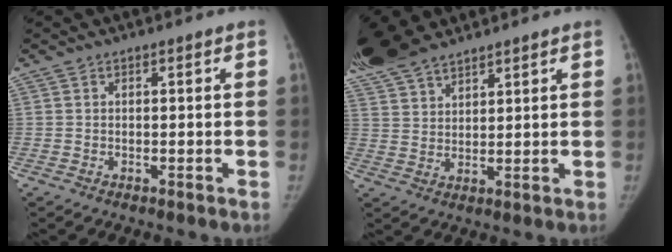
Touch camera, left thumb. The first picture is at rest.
{"total": 13.3, "force": [11.0, 5.0, 5.4], "torque": [-0.117, -0.002, 0.219]}